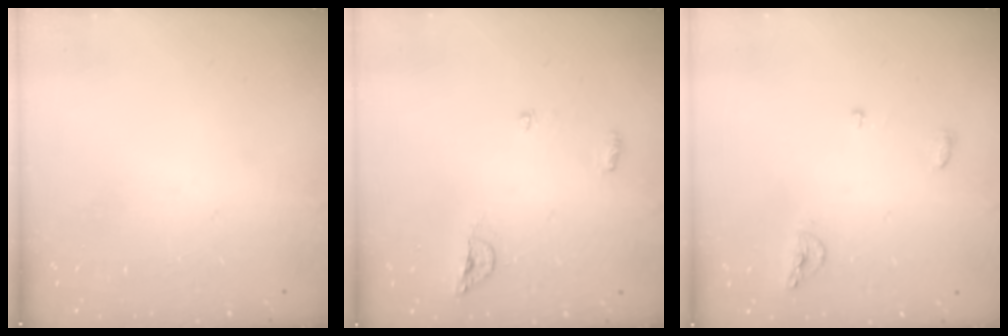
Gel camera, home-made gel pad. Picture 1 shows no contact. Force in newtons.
{"total": 5.9, "press": 5.8, "slide": 1.0}
{"total": 5.6, "press": 5.6, "slide": 0.2}